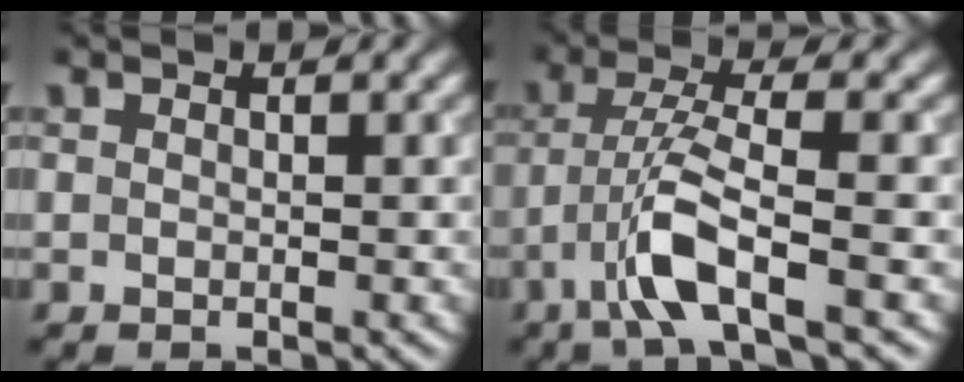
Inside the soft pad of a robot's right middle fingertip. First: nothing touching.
{"total": 5.0, "force": [-2.5, 0.8, 4.3], "torque": [-0.084, 0.006, -0.056]}